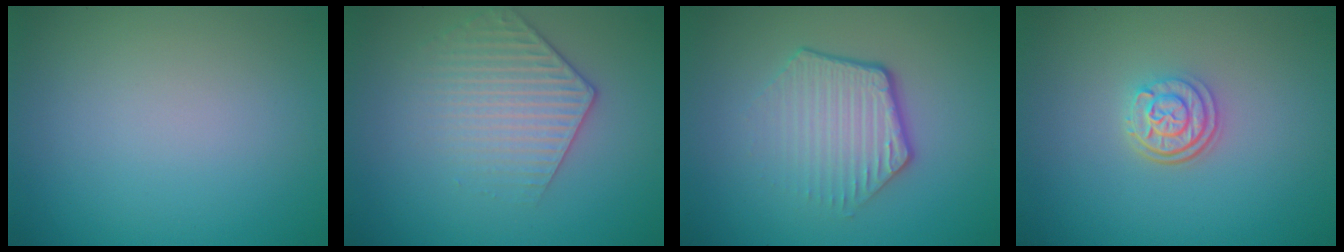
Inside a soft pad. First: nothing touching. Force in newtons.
{"total": 3.1, "press": 3.0, "slide": 1.0}
{"total": 4.2, "press": 3.1, "slide": 2.9}
{"total": 3.0, "press": 2.4, "slide": 1.7}